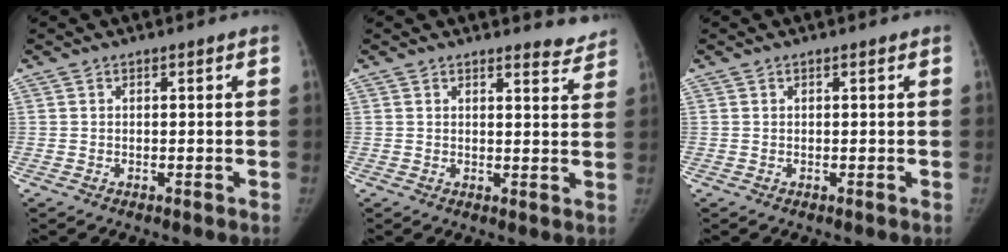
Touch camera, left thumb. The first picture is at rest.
{"total": 4.6, "force": [4.5, 1.0, 0.5], "torque": [0.014, -0.037, 0.040]}
{"total": 0.0}